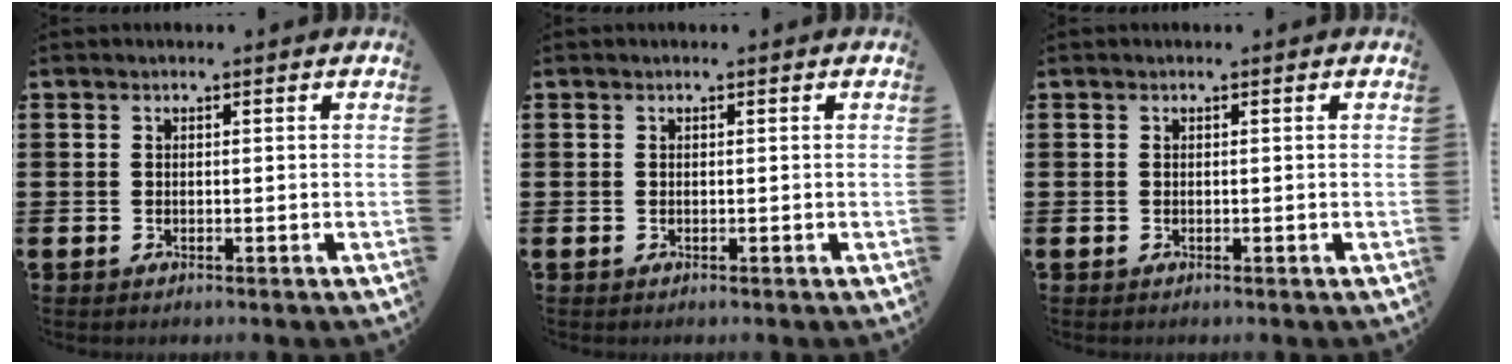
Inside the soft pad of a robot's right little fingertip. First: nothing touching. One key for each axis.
{"total": 0.0}
{"total": 0.0}